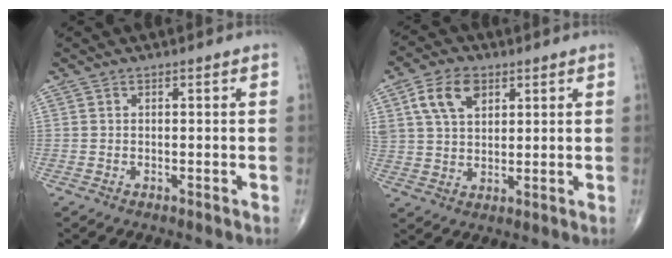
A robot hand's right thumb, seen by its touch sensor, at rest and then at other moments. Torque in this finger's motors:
{"motor_torque": [1.52, 1.50, 0.92, 0.44, 0.11]}